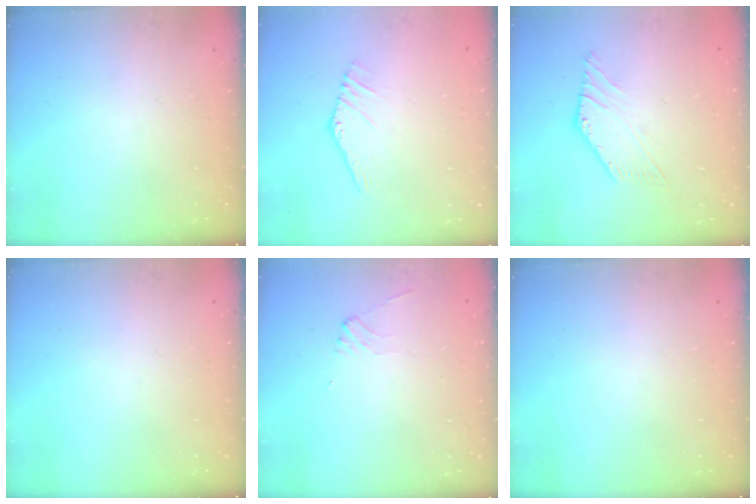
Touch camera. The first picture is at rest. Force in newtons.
{"total": 3.0, "press": 3.0, "slide": 0.1}
{"total": 2.4, "press": 2.4, "slide": 0.4}
{"total": 0.0}
{"total": 0.8, "press": 0.7, "slide": 0.3}
{"total": 0.0}